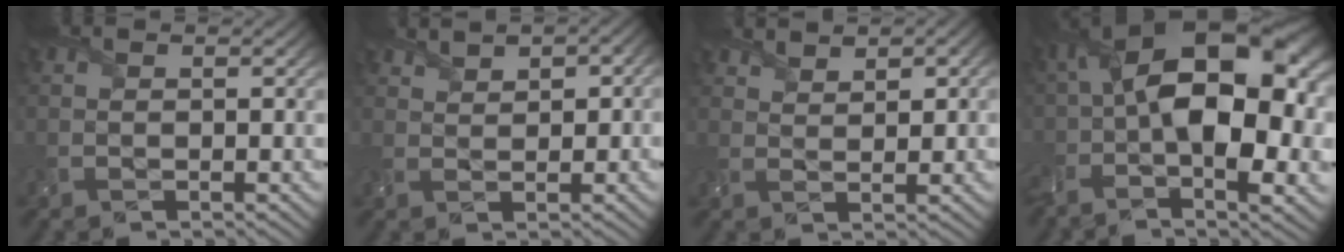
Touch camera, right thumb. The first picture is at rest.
{"total": 3.7, "force": [2.3, 2.0, 2.2], "torque": [-0.039, 0.008, 0.046]}
{"total": 3.3, "force": [2.8, 1.1, 1.3], "torque": [-0.027, 0.003, 0.056]}
{"total": 18.3, "force": [1.1, 9.0, 15.9], "torque": [-0.299, -0.006, 0.032]}